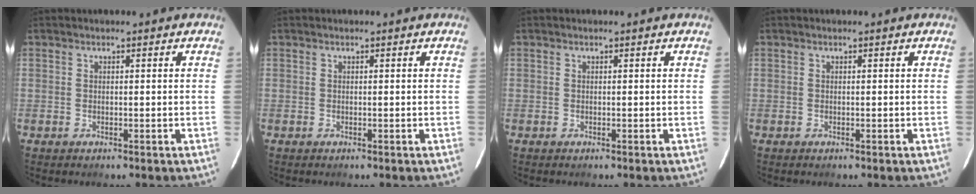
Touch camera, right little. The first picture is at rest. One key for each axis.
{"total": 0.0}
{"total": 0.0}
{"total": 0.0}